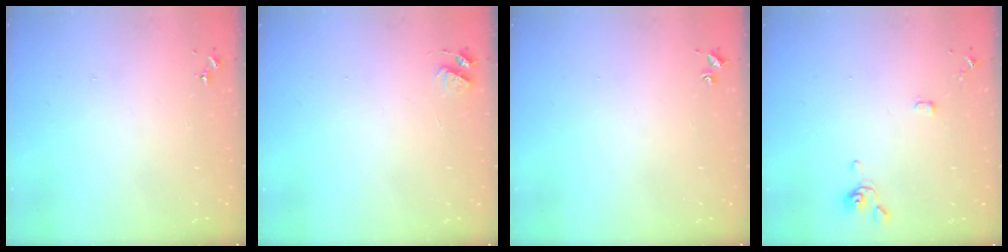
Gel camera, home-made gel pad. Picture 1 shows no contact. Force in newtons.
{"total": 4.4, "press": 4.3, "slide": 0.6}
{"total": 1.8, "press": 1.8, "slide": 0.2}
{"total": 4.0, "press": 4.0, "slide": 0.8}